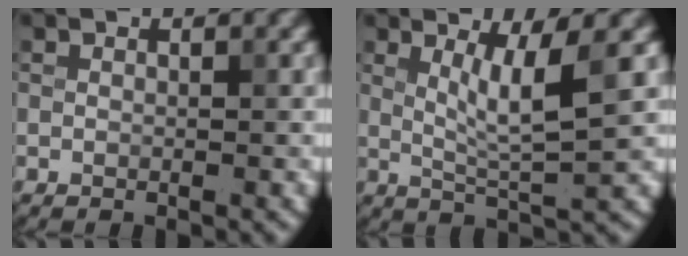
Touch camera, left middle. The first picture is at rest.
{"total": 4.7, "force": [1.3, 0.7, 4.5], "torque": [-0.079, -0.007, 0.028]}